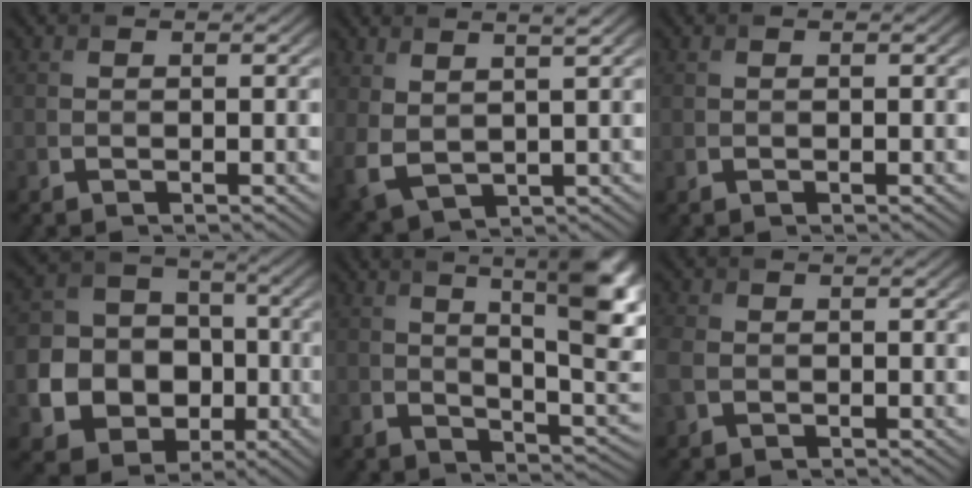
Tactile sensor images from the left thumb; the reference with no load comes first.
{"total": 4.9, "force": [2.7, 1.8, 3.7], "torque": [-0.101, -0.005, 0.060]}
{"total": 0.0}
{"total": 13.1, "force": [-3.0, 11.5, 5.5], "torque": [-0.156, -0.038, -0.076]}
{"total": 11.6, "force": [4.1, 3.9, 10.1], "torque": [-0.154, 0.003, 0.061]}
{"total": 4.0, "force": [-0.7, 3.1, 2.5], "torque": [-0.083, -0.008, -0.016]}